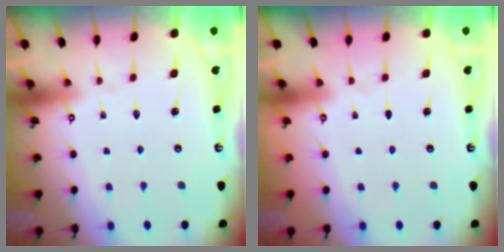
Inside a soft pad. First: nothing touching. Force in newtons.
{"total": 0.0}